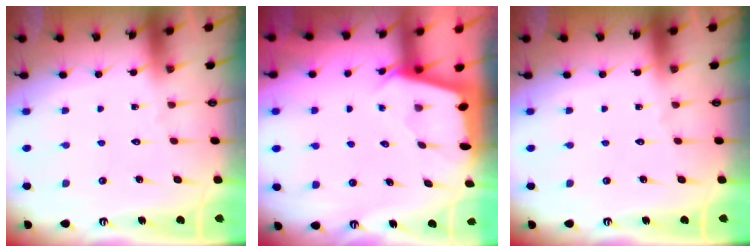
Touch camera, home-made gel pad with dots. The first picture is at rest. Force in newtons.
{"total": 2.0, "press": 2.0, "slide": 0.3}
{"total": 0.0}